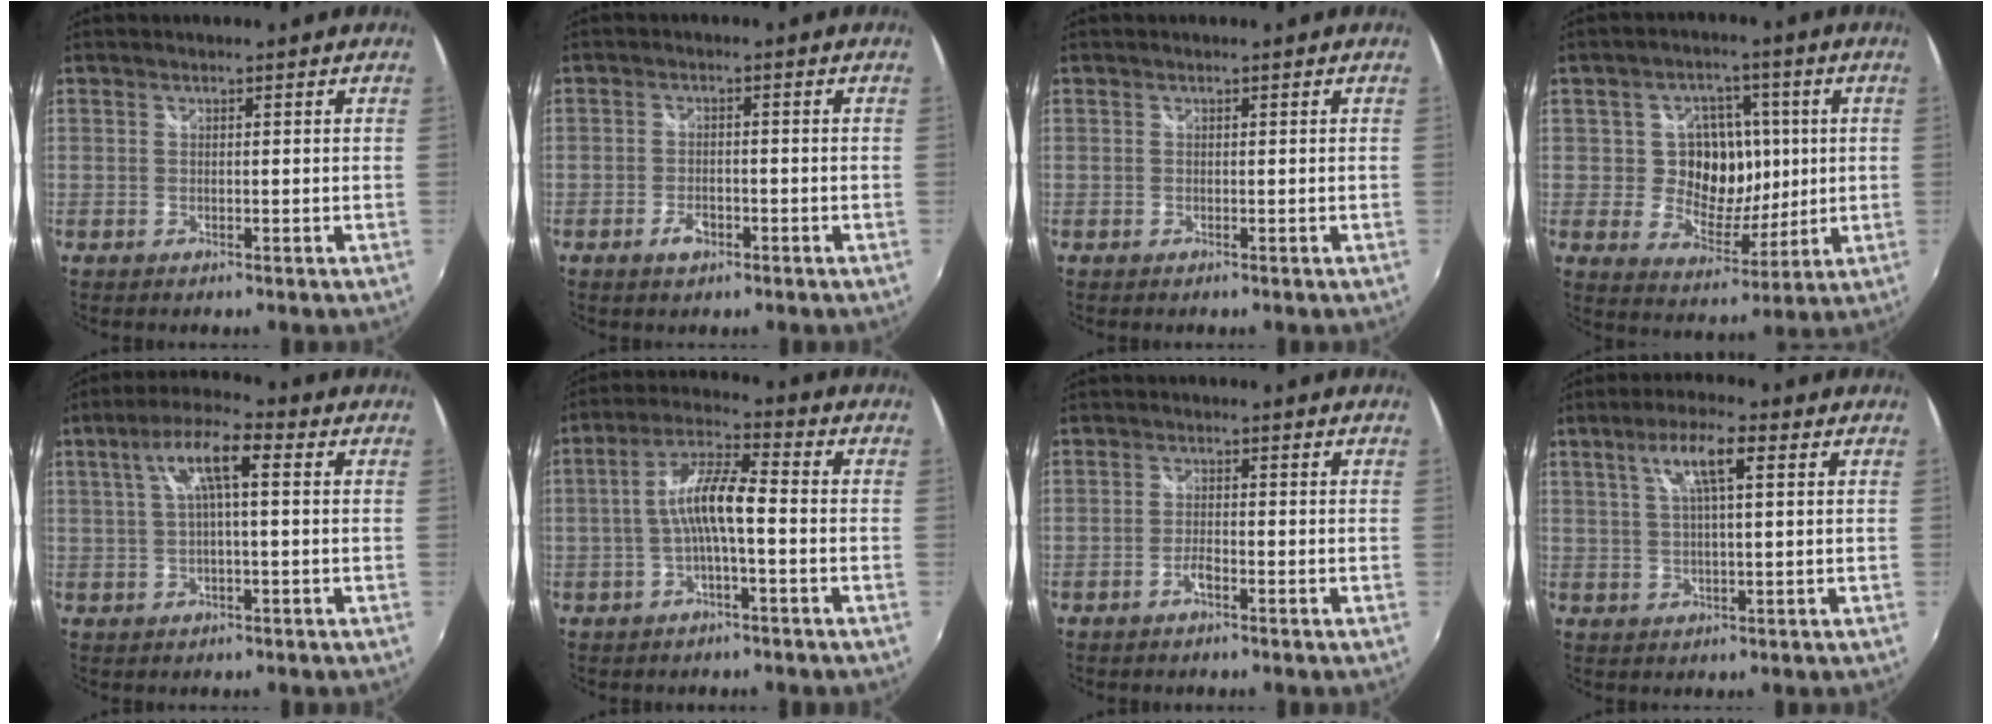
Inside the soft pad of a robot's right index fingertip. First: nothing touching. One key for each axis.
{"total": 3.2, "fx": -1.9, "fy": 1.8, "fz": 1.8, "tx": -0.039, "ty": -0.002, "tz": -0.035}
{"total": 0.0}
{"total": 10.6, "fx": 0.8, "fy": 8.9, "fz": 5.7, "tx": -0.107, "ty": 0.001, "tz": 0.019}
{"total": 7.9, "fx": 1.6, "fy": 1.7, "fz": 7.5, "tx": -0.139, "ty": 0.018, "tz": 0.031}
{"total": 8.2, "fx": -1.8, "fy": 1.4, "fz": 7.9, "tx": -0.169, "ty": 0.016, "tz": -0.033}
{"total": 1.9, "fx": -1.4, "fy": 0.5, "fz": 1.2, "tx": -0.034, "ty": 0.002, "tz": -0.030}
{"total": 7.1, "fx": 2.6, "fy": 1.3, "fz": 6.5, "tx": -0.122, "ty": 0.010, "tz": 0.048}